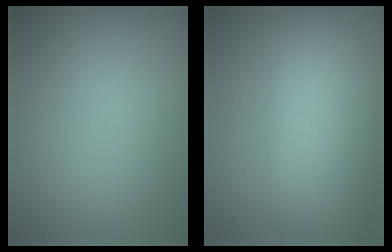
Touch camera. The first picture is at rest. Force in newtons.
{"total": 8.4, "press": 8.4, "slide": 0.4}